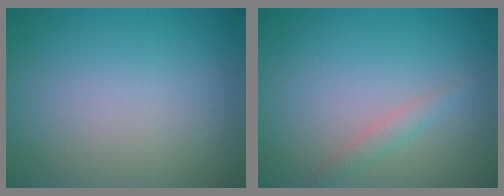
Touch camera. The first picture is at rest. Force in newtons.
{"total": 1.3, "press": 1.3, "slide": 0.1}